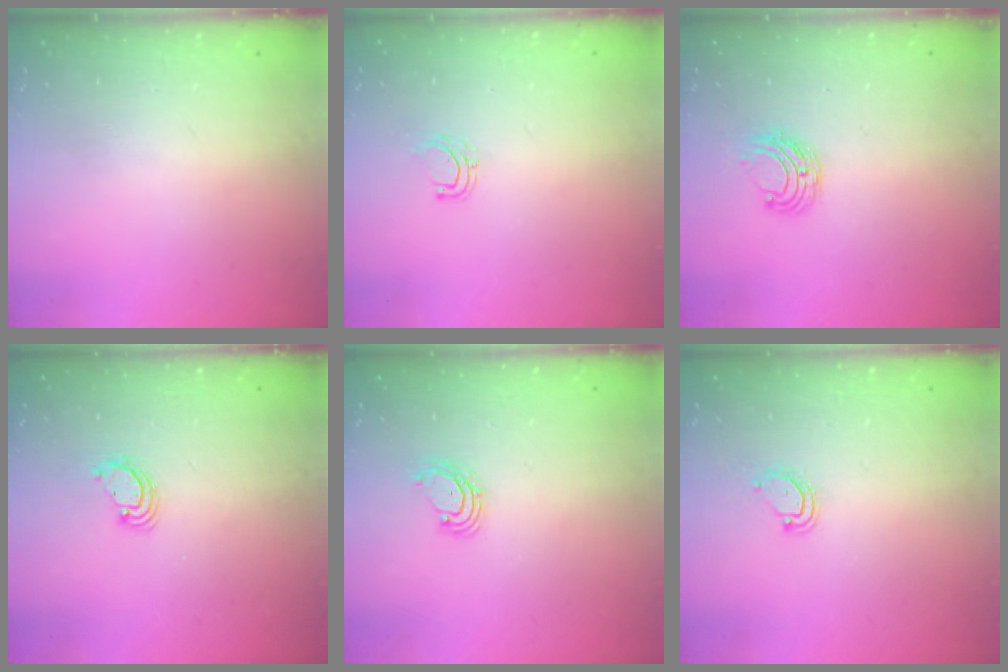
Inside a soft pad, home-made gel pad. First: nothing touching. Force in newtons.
{"total": 4.8, "press": 4.7, "slide": 0.7}
{"total": 6.5, "press": 6.5, "slide": 0.6}
{"total": 2.6, "press": 2.6, "slide": 0.2}
{"total": 2.8, "press": 2.8, "slide": 0.2}
{"total": 3.8, "press": 3.8, "slide": 0.4}